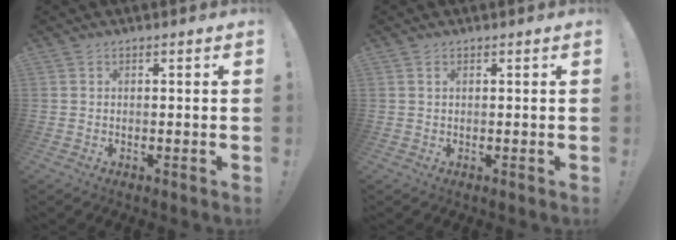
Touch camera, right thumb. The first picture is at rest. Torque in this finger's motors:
{"motor_torque": [-0.22, 0.05, 0.16, 0.04, 0.00]}